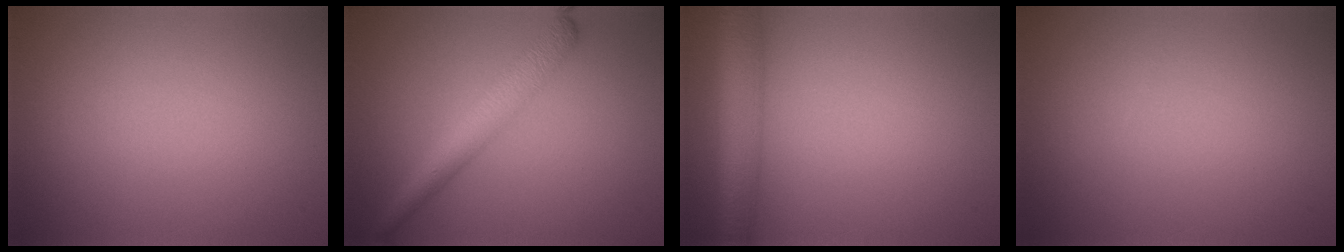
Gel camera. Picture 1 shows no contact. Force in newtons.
{"total": 3.7, "press": 3.7, "slide": 0.1}
{"total": 5.4, "press": 5.4, "slide": 0.3}
{"total": 0.0}